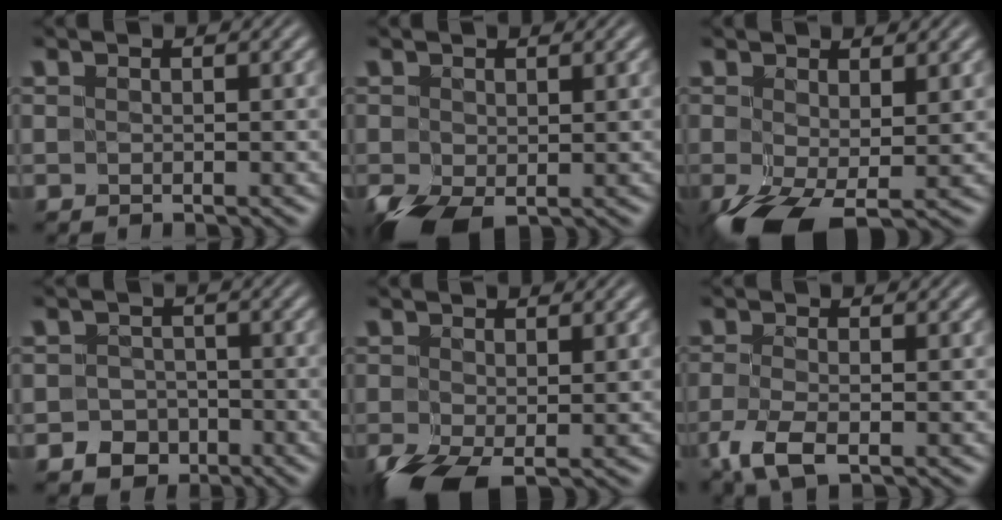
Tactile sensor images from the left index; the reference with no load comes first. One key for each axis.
{"total": 4.0, "fx": -1.5, "fy": 2.5, "fz": 2.7, "tx": -0.071, "ty": -0.014, "tz": -0.028}
{"total": 6.1, "fx": -2.2, "fy": 3.0, "fz": 4.8, "tx": -0.115, "ty": -0.021, "tz": -0.036}
{"total": 2.7, "fx": -1.6, "fy": 2.1, "fz": 0.4, "tx": 0.001, "ty": 0.001, "tz": -0.028}
{"total": 5.2, "fx": -2.0, "fy": 2.8, "fz": 3.8, "tx": -0.094, "ty": -0.017, "tz": -0.034}
{"total": 3.4, "fx": -1.8, "fy": 1.1, "fz": 2.6, "tx": -0.068, "ty": -0.006, "tz": -0.039}